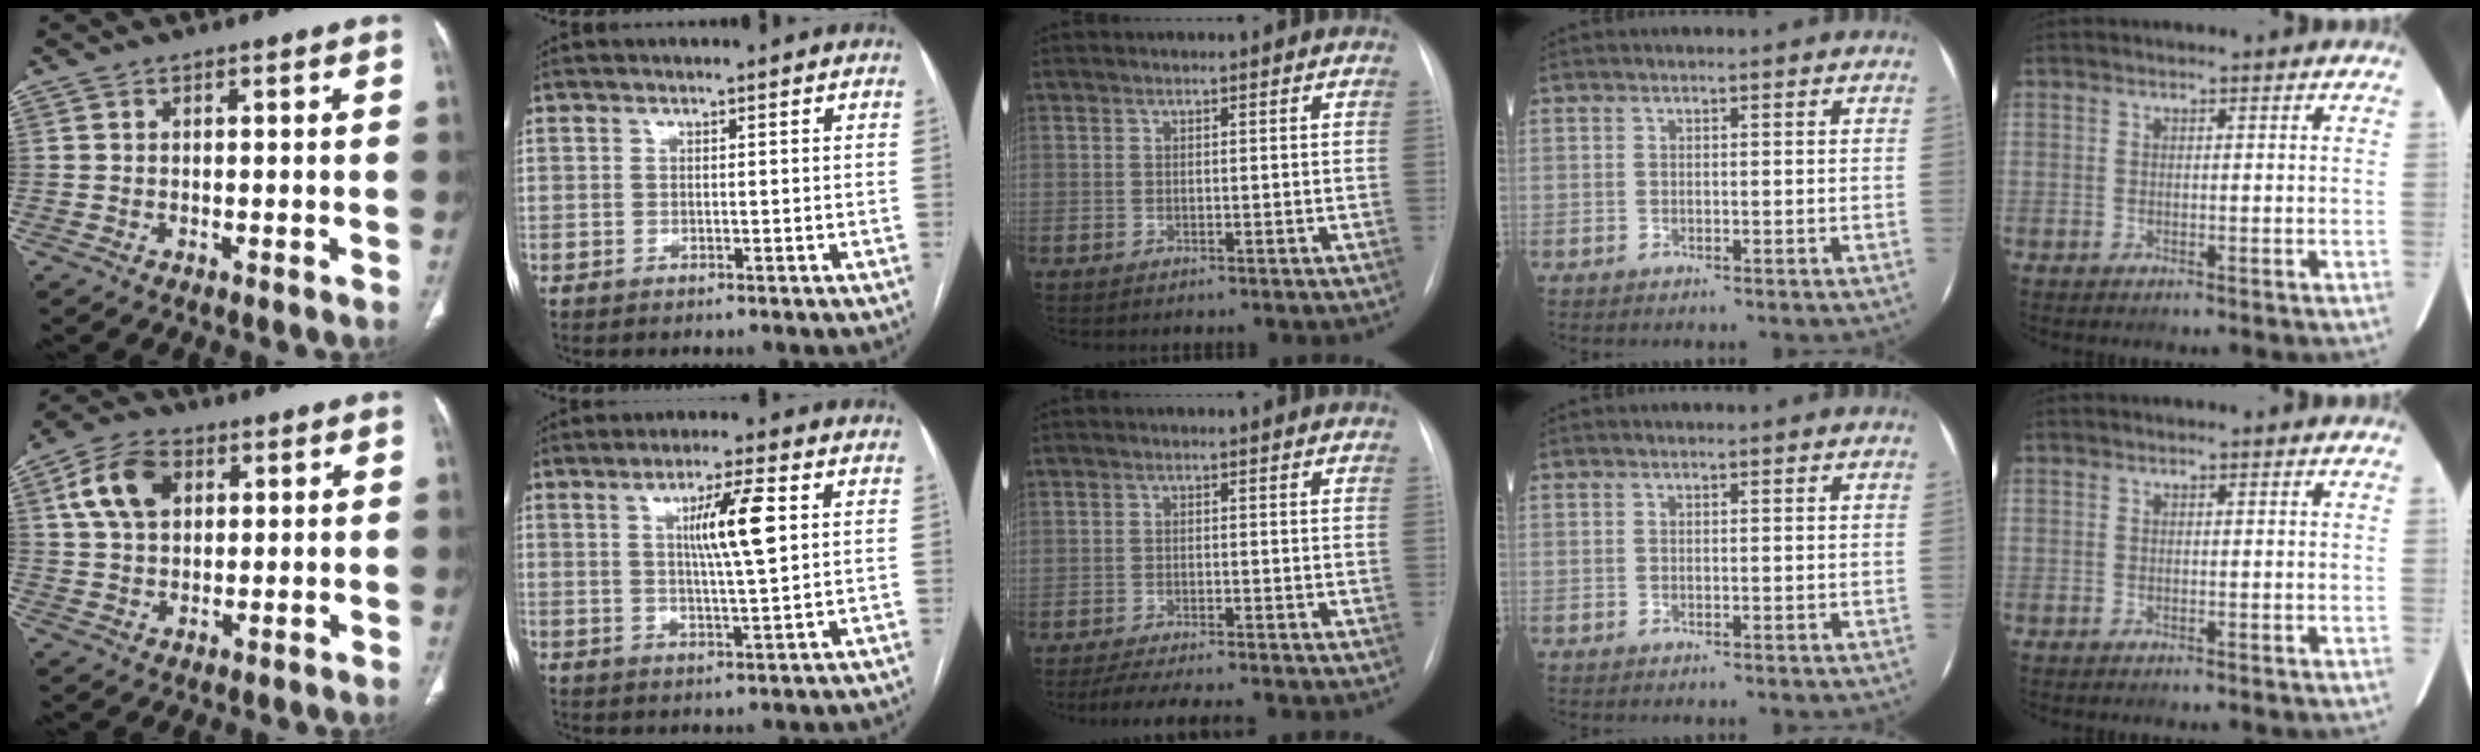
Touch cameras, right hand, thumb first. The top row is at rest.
{"thumb": {"total": 10.2, "force": [3.3, 6.8, 6.8], "torque": [-0.116, 0.005, 0.057]}, "index": {"total": 7.9, "force": [2.1, 0.2, 7.6], "torque": [-0.133, 0.001, 0.036]}, "middle": {"total": 7.6, "force": [-6.6, 0.4, 3.7], "torque": [-0.053, -0.015, -0.101]}}